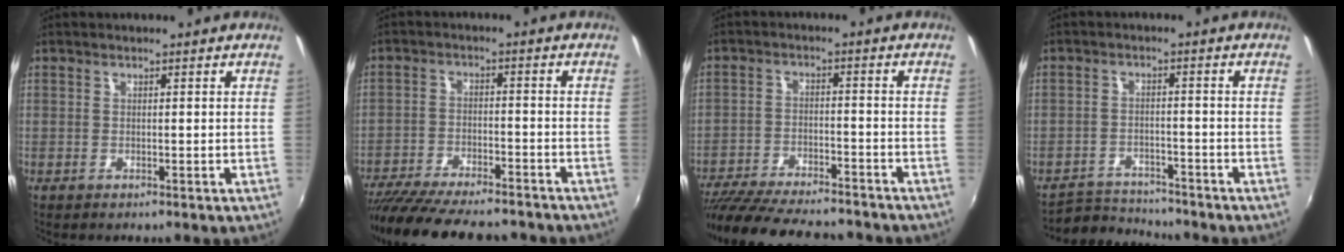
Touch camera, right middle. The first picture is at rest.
{"total": 19.3, "force": [-16.6, 4.3, 8.8], "torque": [-0.175, -0.035, -0.254]}
{"total": 20.5, "force": [-17.8, 4.8, 9.0], "torque": [-0.182, -0.030, -0.269]}
{"total": 7.3, "force": [-7.1, 1.4, 0.3], "torque": [-0.027, 0.009, -0.122]}